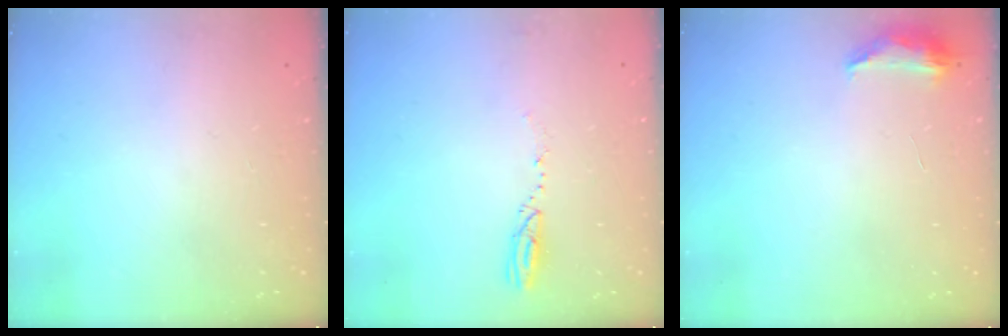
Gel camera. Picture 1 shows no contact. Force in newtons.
{"total": 3.3, "press": 3.3, "slide": 0.4}
{"total": 6.6, "press": 6.6, "slide": 0.6}